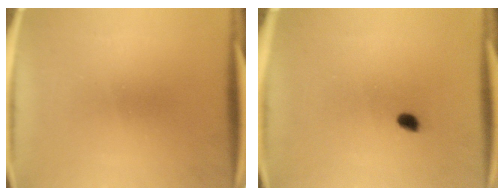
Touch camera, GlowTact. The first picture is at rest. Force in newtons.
{"total": 1.6}